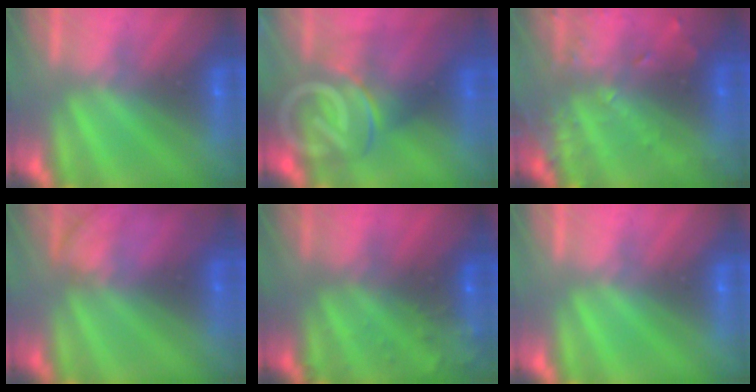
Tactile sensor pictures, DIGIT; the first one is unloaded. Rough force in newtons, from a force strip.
{"total": 10.8}
{"total": 7.5}
{"total": 2.3}
{"total": 6.7}
{"total": 0.0}